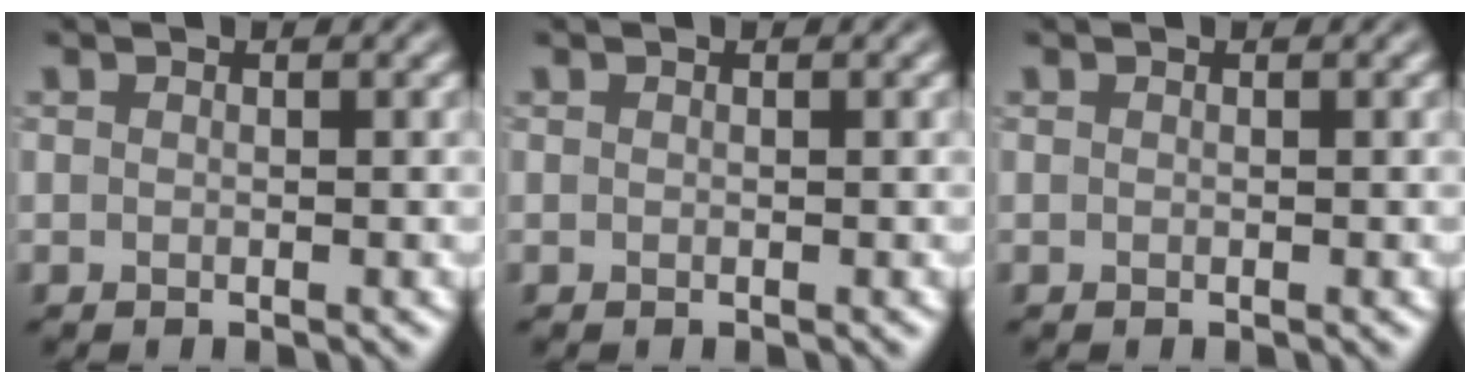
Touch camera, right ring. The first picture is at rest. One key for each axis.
{"total": 0.0}
{"total": 0.0}